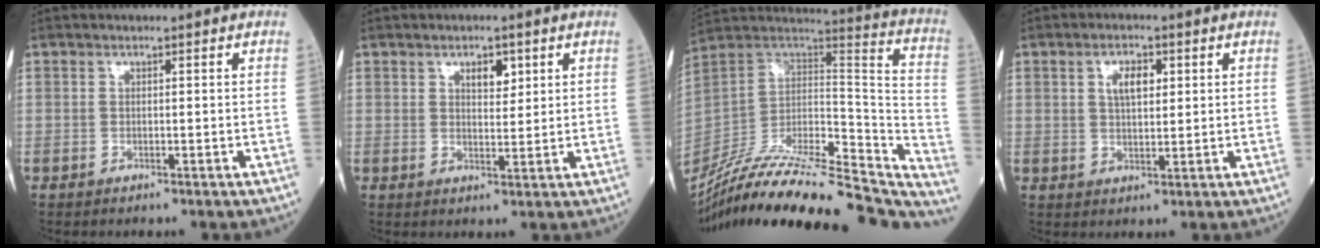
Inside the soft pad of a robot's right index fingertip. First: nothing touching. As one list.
[{"total": 3.2, "force": [1.7, 1.5, 2.3], "torque": [-0.034, -0.001, 0.028]}, {"total": 38.7, "force": [-33.3, 7.6, 18.1], "torque": [-0.260, -0.042, -0.490]}, {"total": 4.2, "force": [1.5, 1.8, 3.5], "torque": [-0.064, 0.006, 0.026]}]